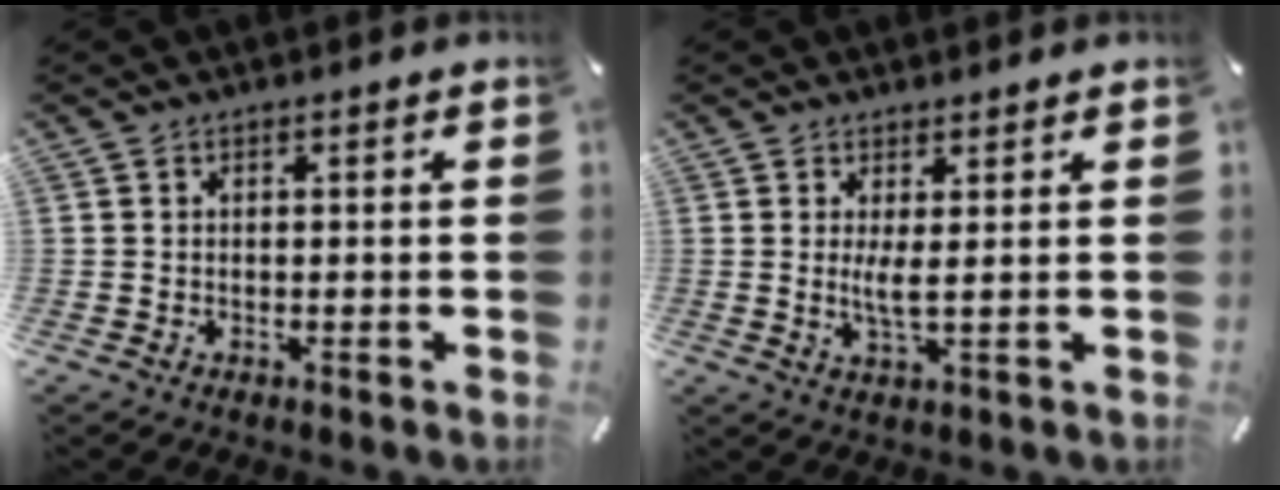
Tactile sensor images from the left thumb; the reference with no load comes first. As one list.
[{"total": 3.9, "force": [0.8, 0.4, 3.8], "torque": [-0.073, -0.014, 0.011]}]